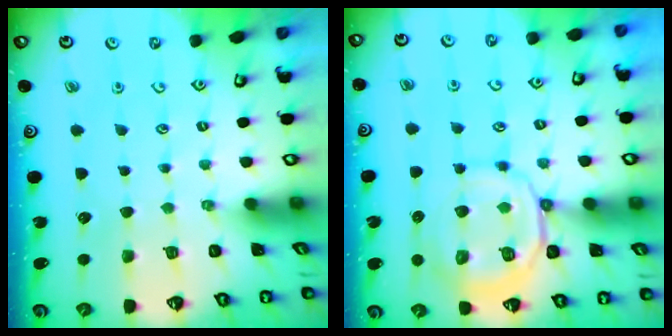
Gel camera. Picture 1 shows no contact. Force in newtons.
{"total": 12.2, "press": 12.1, "slide": 1.3}